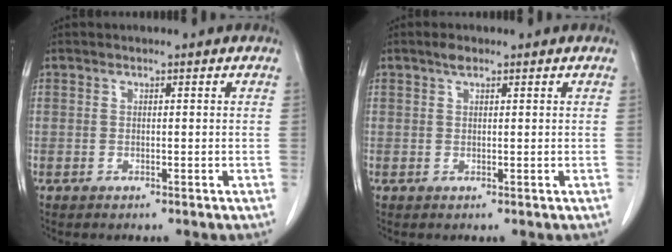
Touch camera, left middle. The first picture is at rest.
{"total": 1.2, "force": [0.9, 0.4, 0.8], "torque": [-0.016, 0.005, 0.016]}